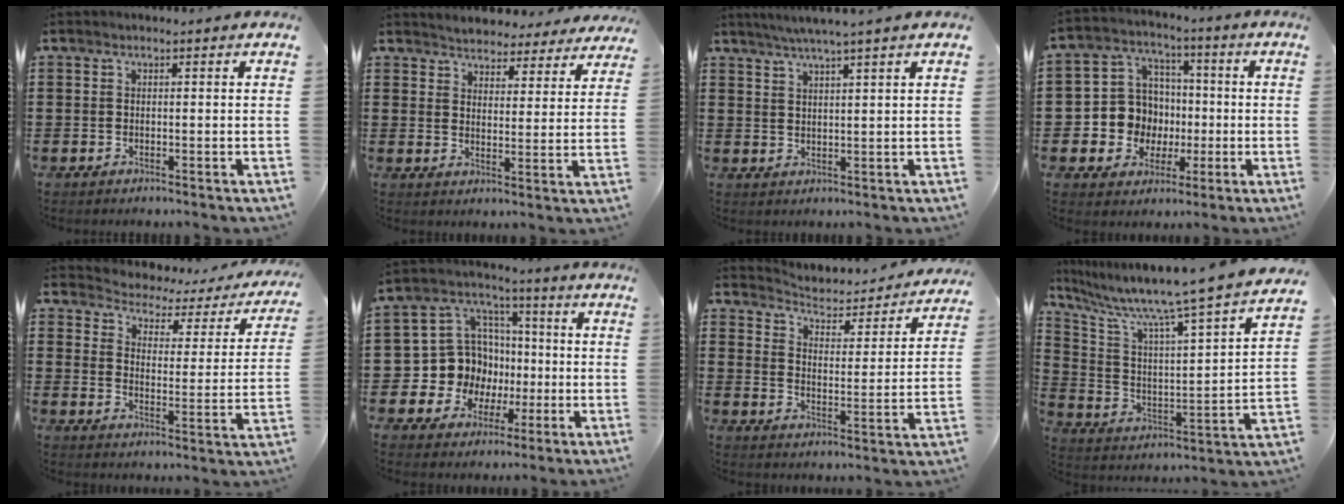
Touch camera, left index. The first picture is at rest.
{"total": 3.8, "force": [3.8, 0.3, -0.4], "torque": [-0.015, -0.022, 0.064]}
{"total": 3.2, "force": [2.6, -0.8, 1.6], "torque": [-0.036, -0.007, 0.046]}
{"total": 8.9, "force": [-0.2, 8.7, 2.0], "torque": [-0.086, 0.004, 0.007]}
{"total": 2.6, "force": [2.4, 0.9, 0.3], "torque": [-0.026, -0.025, 0.030]}
{"total": 10.7, "force": [-0.8, 10.4, 2.5], "torque": [-0.094, -0.001, -0.006]}
{"total": 2.8, "force": [2.8, 0.5, 0.2], "torque": [-0.027, -0.031, 0.037]}
{"total": 9.4, "force": [8.1, -0.7, 4.8], "torque": [-0.128, -0.072, 0.123]}